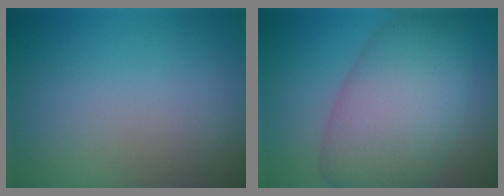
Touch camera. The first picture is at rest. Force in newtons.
{"total": 10.6, "press": 10.6, "slide": 0.4}